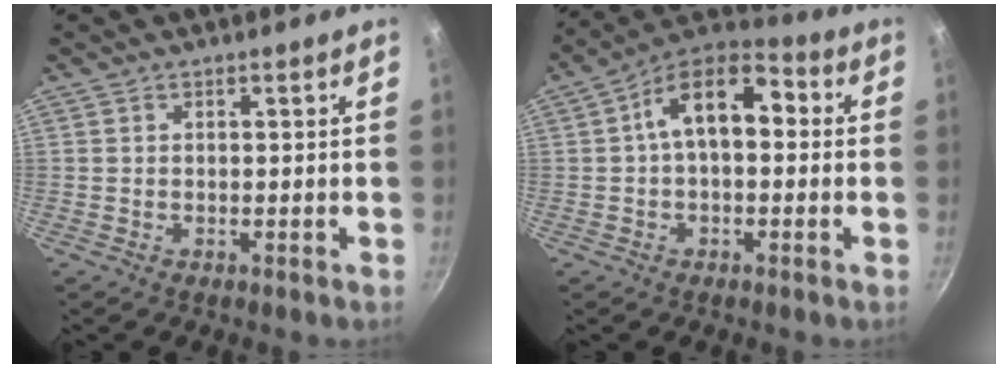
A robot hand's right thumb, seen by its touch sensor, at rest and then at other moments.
{"total": 13.0, "force": [1.6, 7.6, 10.4], "torque": [-0.139, 0.039, 0.006]}